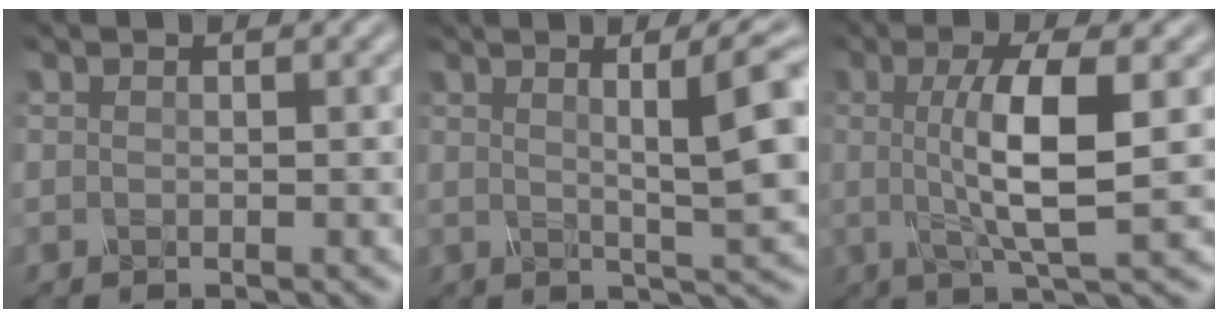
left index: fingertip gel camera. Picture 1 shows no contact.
{"total": 9.1, "force": [2.2, 1.7, 8.7], "torque": [-0.097, 0.021, 0.031]}
{"total": 6.7, "force": [0.2, 1.5, 6.5], "torque": [-0.114, 0.001, 0.002]}